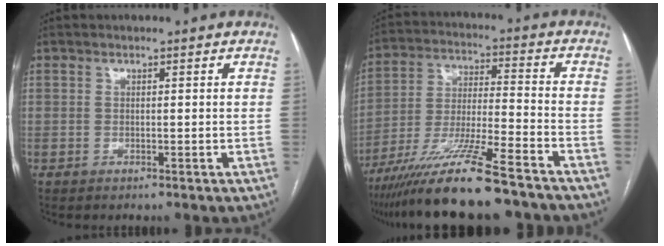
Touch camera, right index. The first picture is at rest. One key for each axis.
{"total": 16.2, "fx": -12.8, "fy": 0.2, "fz": 10.0, "tx": -0.201, "ty": -0.027, "tz": -0.223}